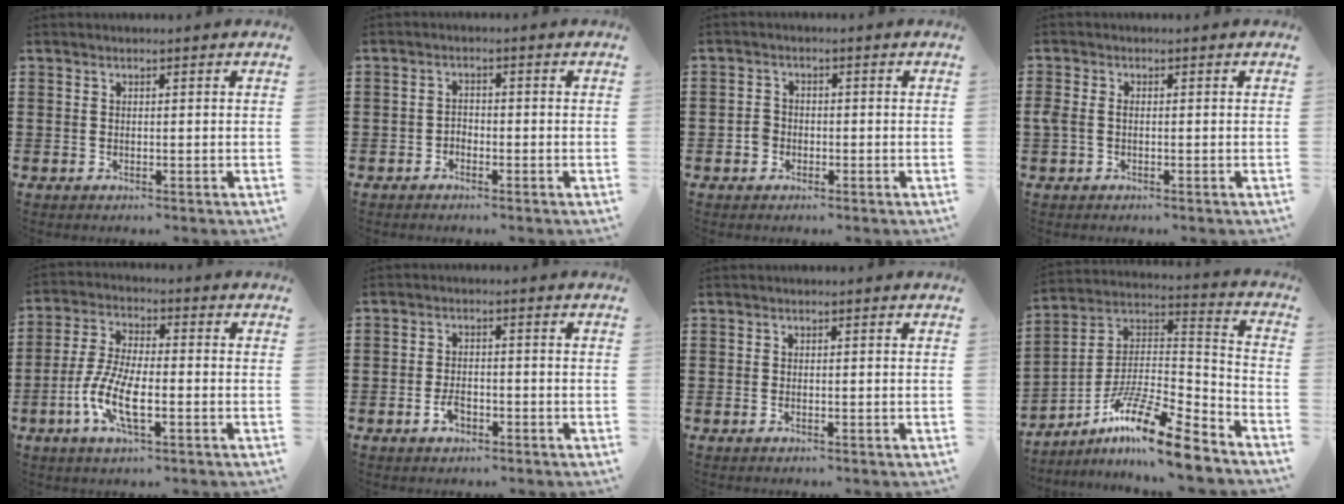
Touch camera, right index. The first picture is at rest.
{"total": 1.4, "force": [-1.2, 0.7, 0.2], "torque": [-0.007, 0.001, -0.026]}
{"total": 2.1, "force": [-0.9, 1.7, 0.8], "torque": [-0.018, 0.003, -0.019]}
{"total": 1.4, "force": [-0.4, 0.9, 1.0], "torque": [-0.028, -0.001, -0.010]}
{"total": 8.8, "force": [-3.3, 2.7, 7.7], "torque": [-0.189, -0.020, -0.069]}
{"total": 2.7, "force": [-1.5, 1.4, 1.8], "torque": [-0.041, 0.000, -0.030]}
{"total": 0.0}
{"total": 13.4, "force": [-9.6, 1.9, 9.1], "torque": [-0.173, 0.016, -0.184]}